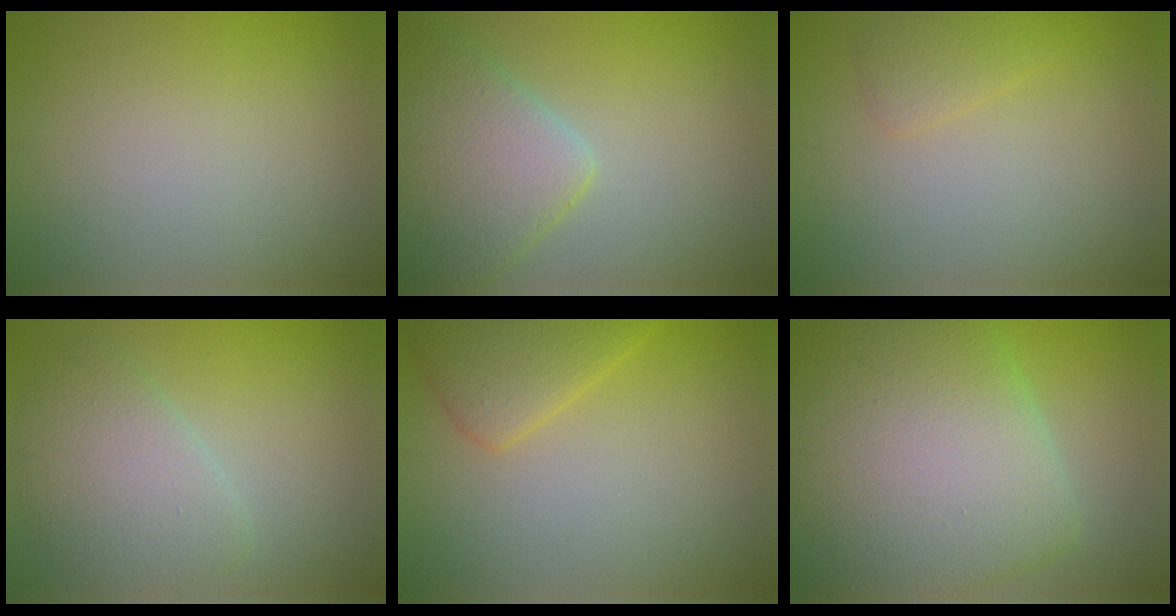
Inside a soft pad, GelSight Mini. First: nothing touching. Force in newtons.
{"total": 6.9, "press": 6.8, "slide": 0.5}
{"total": 1.4, "press": 1.4, "slide": 0.2}
{"total": 4.0, "press": 3.9, "slide": 0.5}
{"total": 3.8, "press": 3.8, "slide": 0.3}
{"total": 14.1, "press": 14.1, "slide": 0.8}